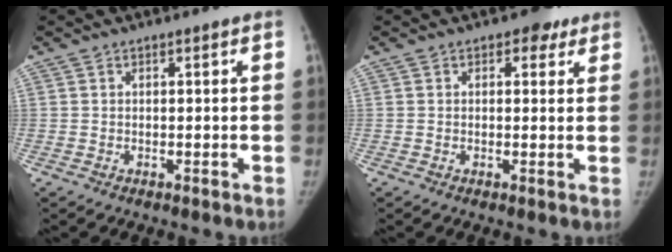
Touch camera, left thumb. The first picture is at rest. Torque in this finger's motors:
{"motor_torque": [0.56, 0.42, 0.20, -0.01, 0.02]}